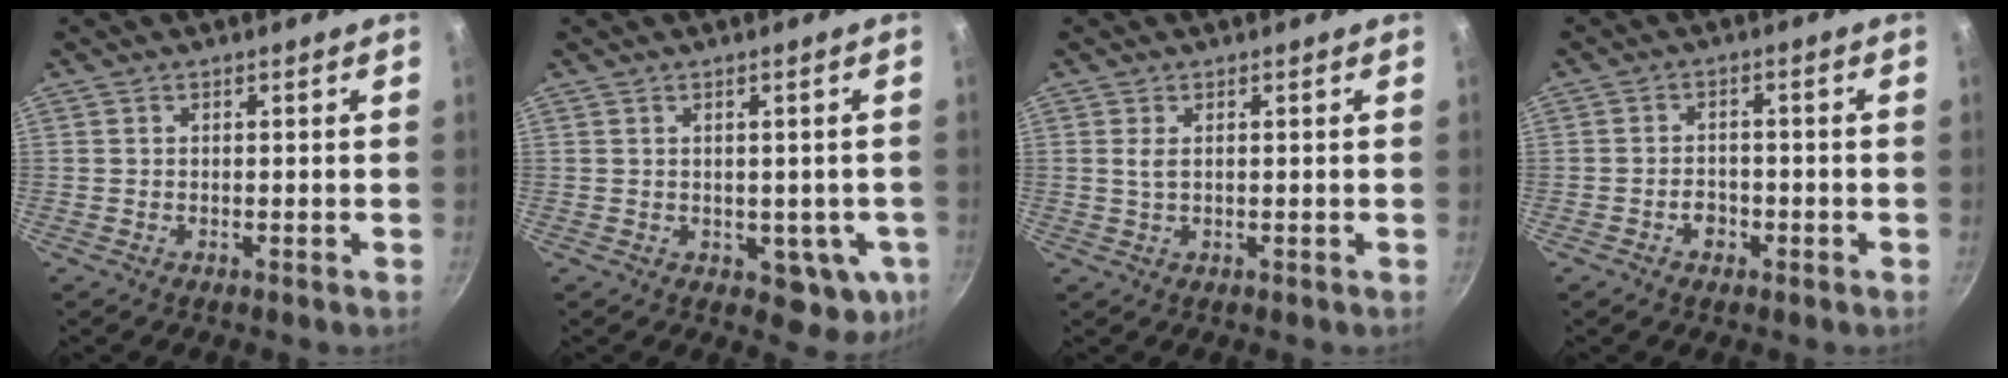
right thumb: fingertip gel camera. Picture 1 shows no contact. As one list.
[{"total": 7.2, "force": [-0.8, 4.4, 5.6], "torque": [-0.038, 0.000, -0.001]}, {"total": 1.7, "force": [0.4, 0.7, 1.4], "torque": [-0.029, -0.003, 0.010]}, {"total": 3.2, "force": [-1.5, 2.4, 1.5], "torque": [-0.009, 0.017, -0.022]}]